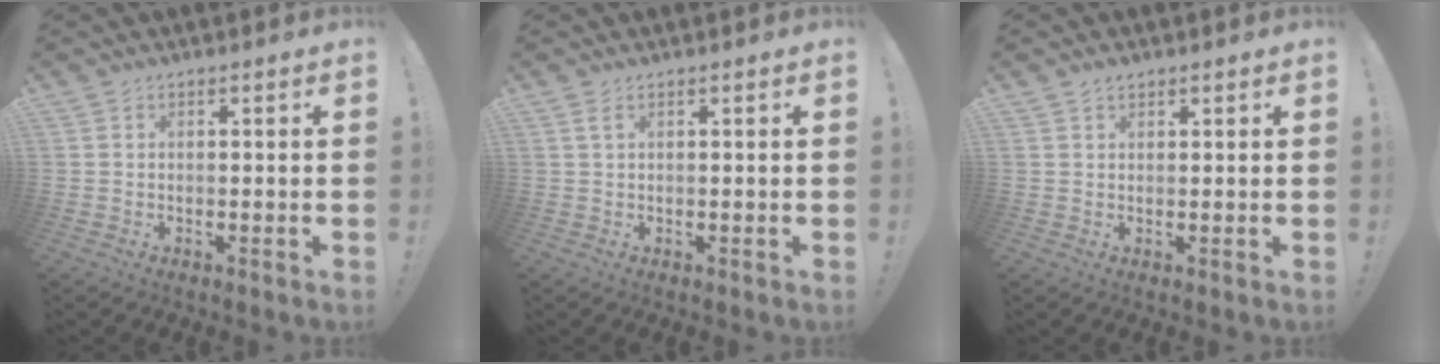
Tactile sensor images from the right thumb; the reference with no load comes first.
{"total": 1.4, "force": [0.6, 0.2, 1.3], "torque": [-0.021, -0.002, 0.008]}
{"total": 1.5, "force": [1.2, 0.6, 0.6], "torque": [-0.011, -0.003, 0.022]}